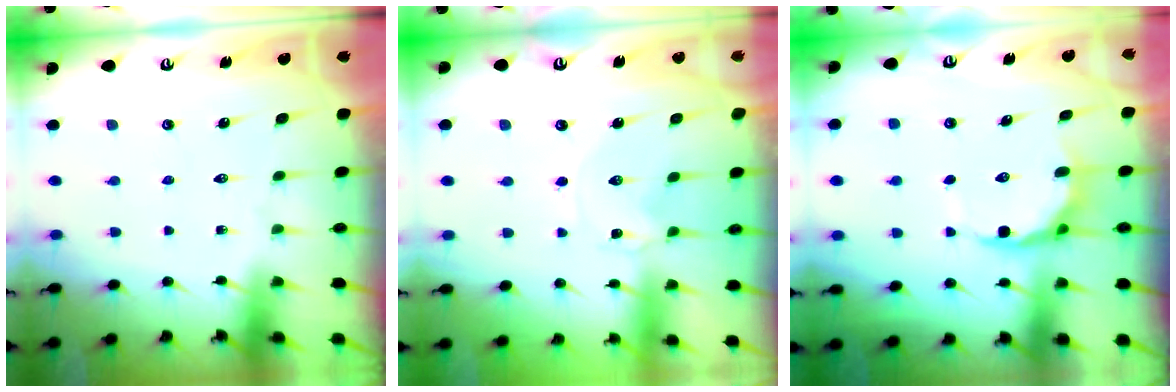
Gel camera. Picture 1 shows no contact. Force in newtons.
{"total": 0.0}
{"total": 8.9, "press": 8.5, "slide": 2.4}